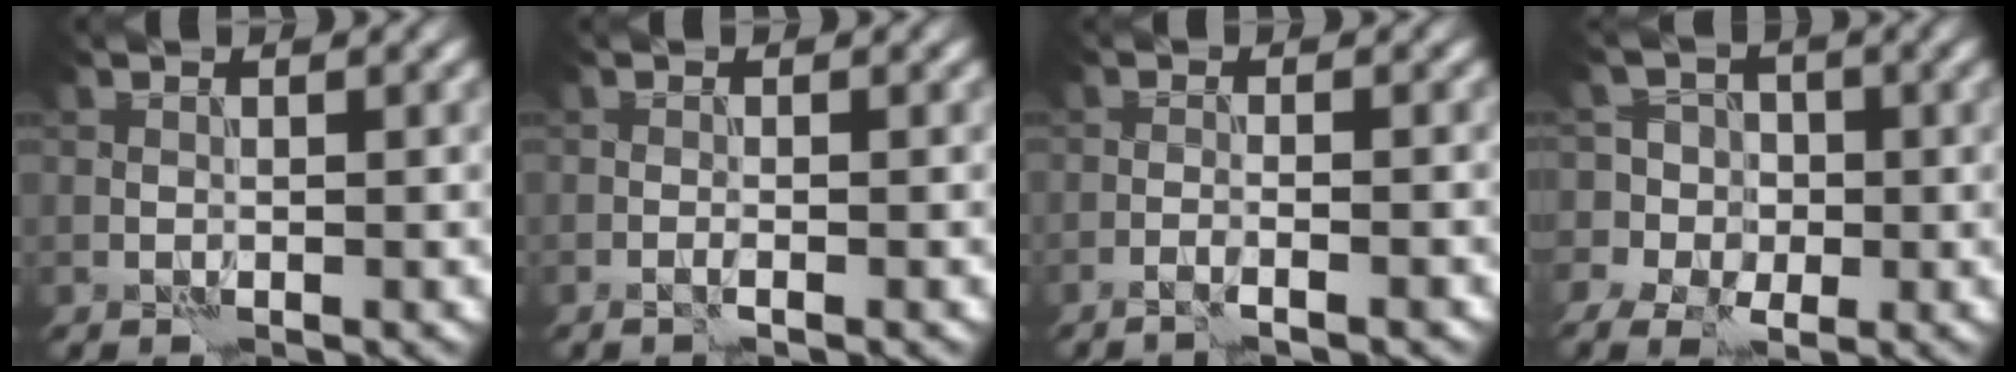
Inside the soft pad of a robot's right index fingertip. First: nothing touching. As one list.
[{"total": 0.6, "force": [-0.4, -0.2, 0.4], "torque": [-0.007, -0.001, -0.009]}, {"total": 2.3, "force": [-1.8, 0.0, 1.4], "torque": [-0.024, 0.002, -0.036]}, {"total": 7.5, "force": [-2.7, 6.8, 1.8], "torque": [-0.027, 0.005, -0.075]}]